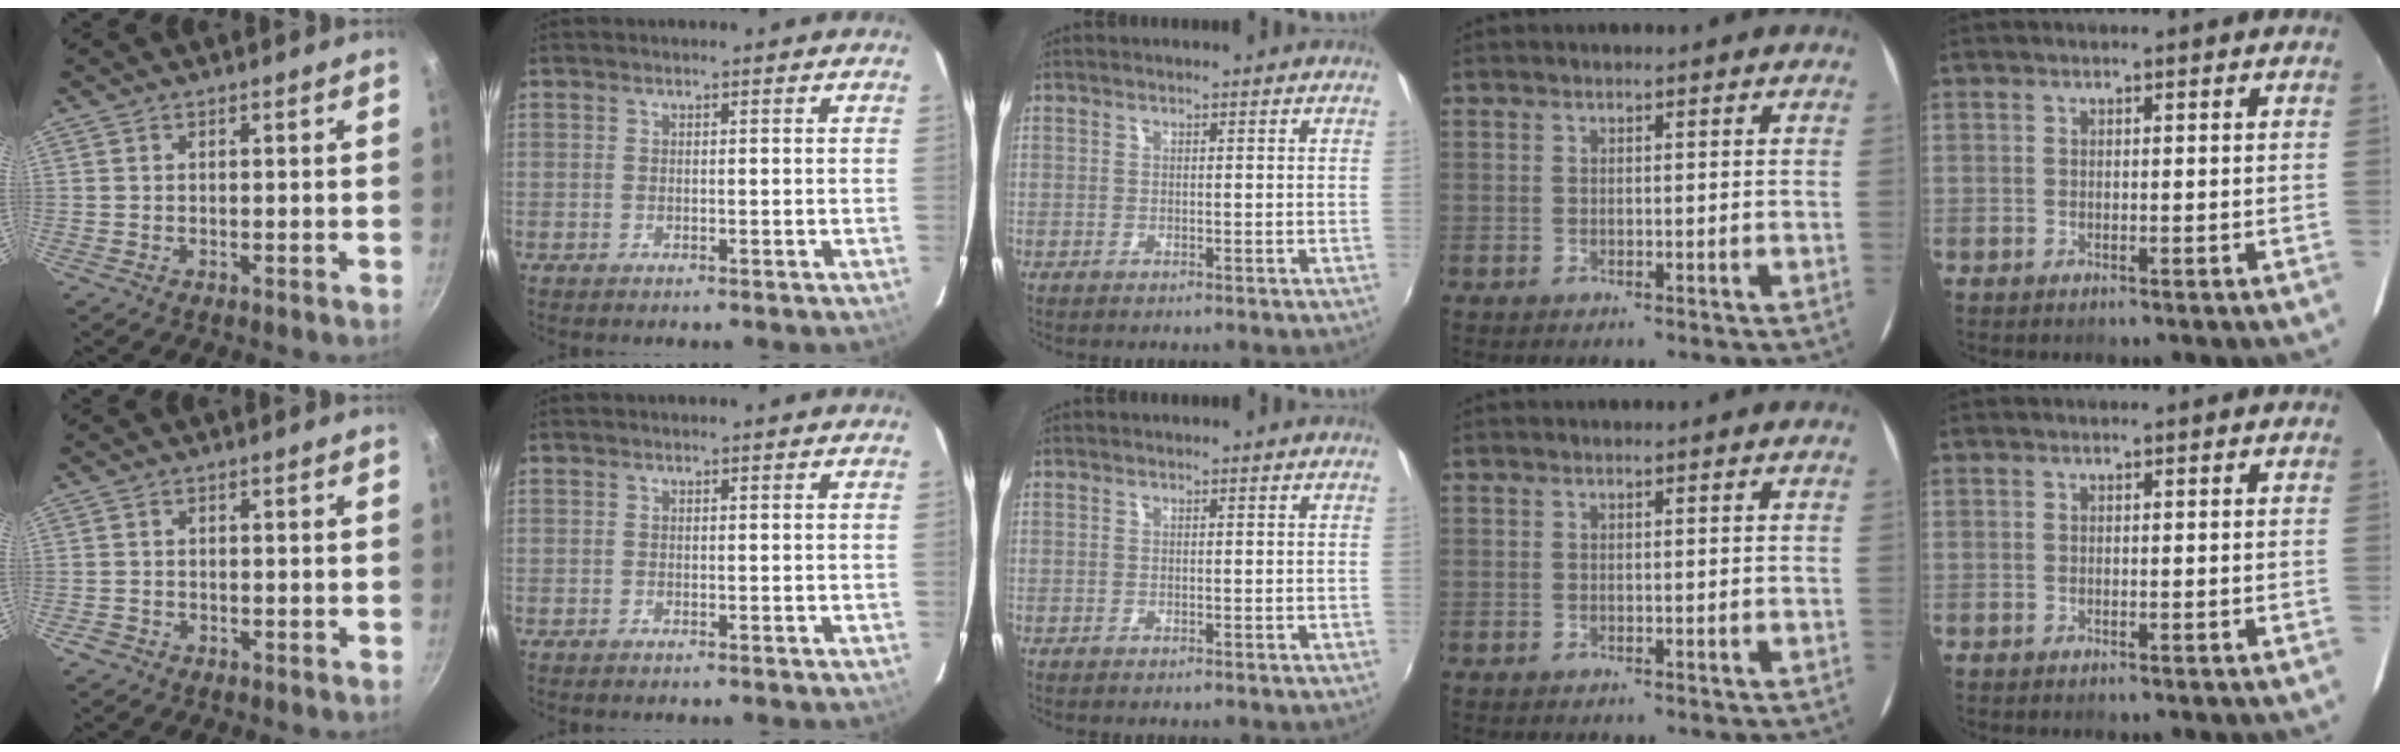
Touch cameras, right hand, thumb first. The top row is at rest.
{"thumb": {"total": 1.5, "force": [-0.9, 1.2, 0.3], "torque": [-0.007, 0.005, -0.012]}}